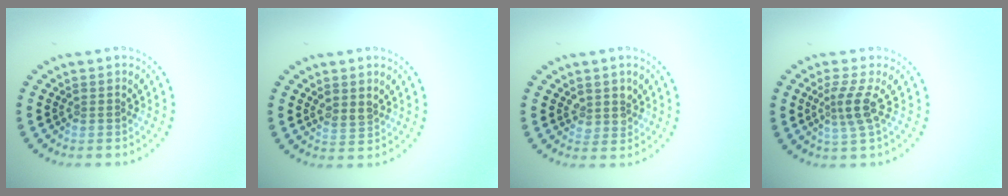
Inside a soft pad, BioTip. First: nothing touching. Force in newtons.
{"total": 1.5, "press": 1.3, "slide": 0.8}
{"total": 1.7, "press": 1.4, "slide": 0.9}
{"total": 2.6, "press": 1.7, "slide": 1.9}